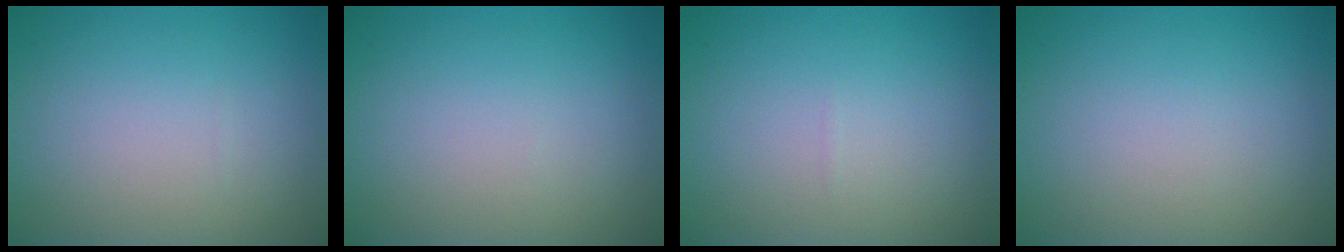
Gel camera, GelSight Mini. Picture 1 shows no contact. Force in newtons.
{"total": 0.0}
{"total": 0.0}
{"total": 0.0}